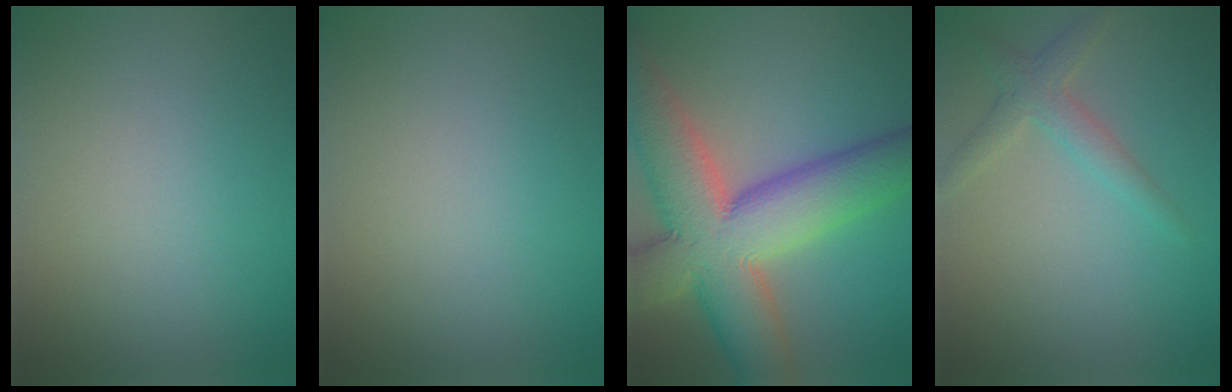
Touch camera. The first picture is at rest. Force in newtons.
{"total": 0.0}
{"total": 13.0, "press": 13.0, "slide": 0.9}
{"total": 2.2, "press": 2.2, "slide": 0.1}